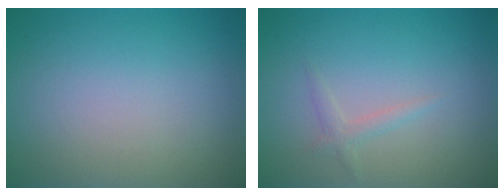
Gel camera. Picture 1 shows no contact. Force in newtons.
{"total": 1.1, "press": 1.1, "slide": 0.0}